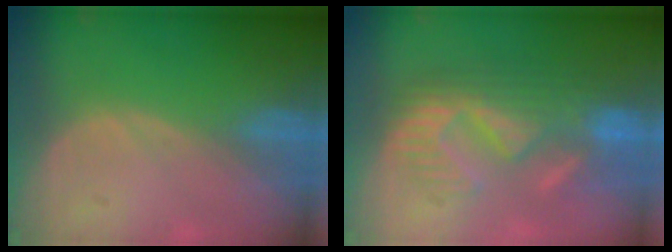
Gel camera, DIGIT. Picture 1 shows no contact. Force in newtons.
{"total": 10.5, "press": 9.6, "slide": 4.1}